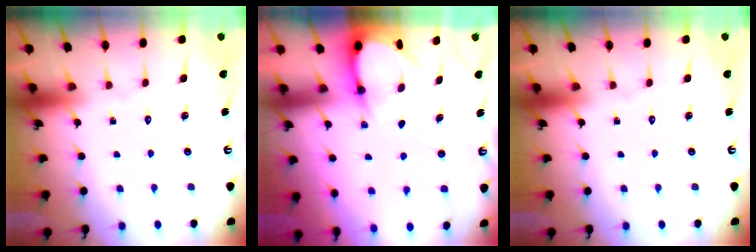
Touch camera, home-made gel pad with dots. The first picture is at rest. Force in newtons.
{"total": 3.2, "press": 3.2, "slide": 0.4}
{"total": 0.0}